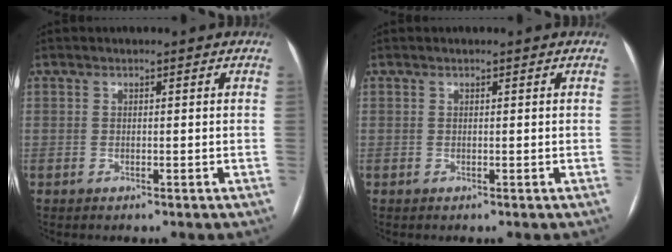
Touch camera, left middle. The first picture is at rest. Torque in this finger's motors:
{"motor_torque": [-0.20, 0.23, -0.04, 0.01]}